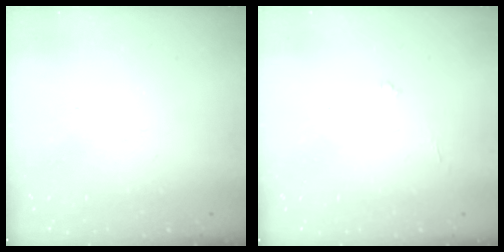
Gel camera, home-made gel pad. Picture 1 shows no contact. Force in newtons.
{"total": 3.9, "press": 3.9, "slide": 0.3}